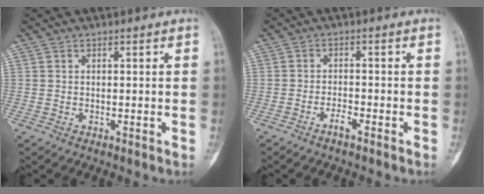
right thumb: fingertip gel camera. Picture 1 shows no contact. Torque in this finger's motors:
{"motor_torque": [-0.21, -0.12, 0.06, 0.11, -0.05]}